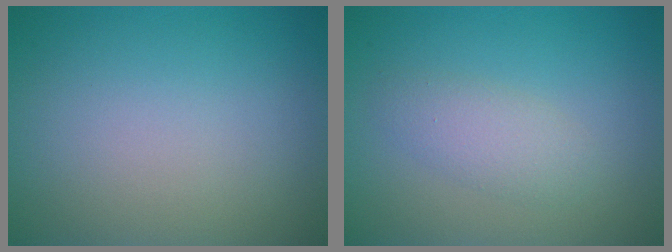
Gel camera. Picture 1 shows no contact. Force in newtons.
{"total": 2.3, "press": 2.3, "slide": 0.1}